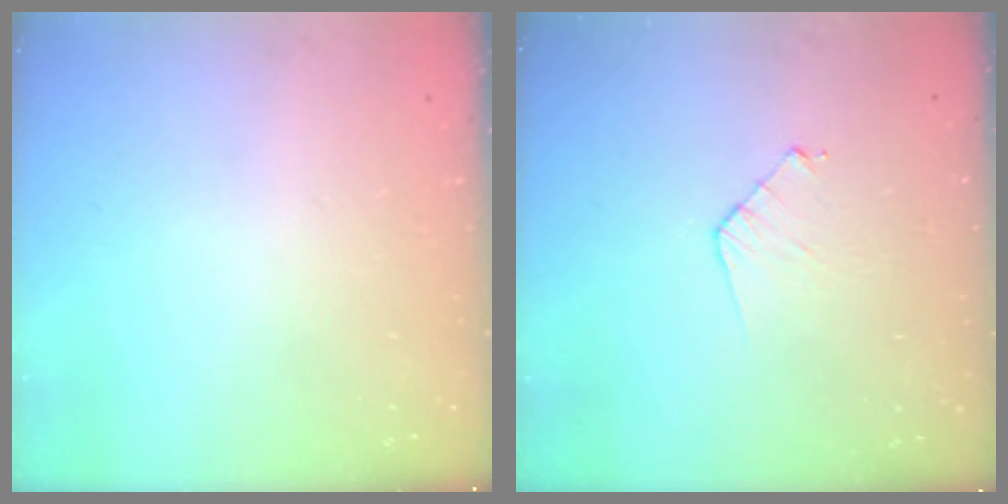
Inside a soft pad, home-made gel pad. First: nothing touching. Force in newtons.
{"total": 6.5, "press": 6.4, "slide": 0.5}